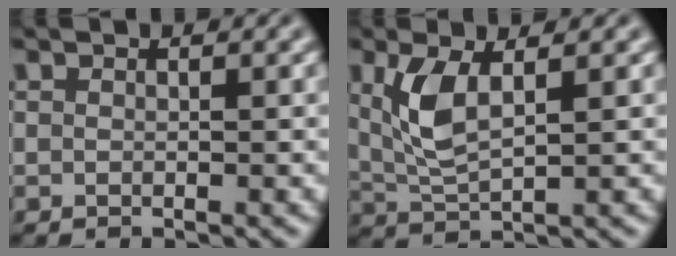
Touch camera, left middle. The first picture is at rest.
{"total": 4.3, "force": [1.3, 1.7, 3.7], "torque": [-0.089, -0.002, 0.031]}